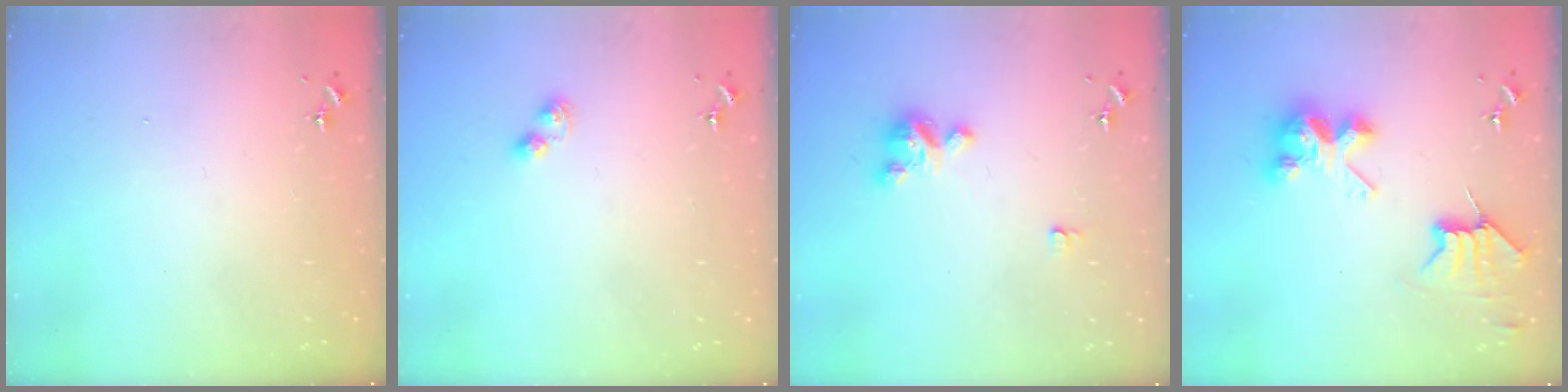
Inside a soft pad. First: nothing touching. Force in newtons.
{"total": 3.7, "press": 3.7, "slide": 0.6}
{"total": 5.8, "press": 5.7, "slide": 0.5}
{"total": 9.0, "press": 9.0, "slide": 0.6}